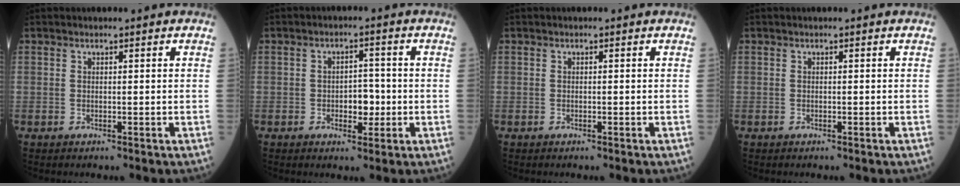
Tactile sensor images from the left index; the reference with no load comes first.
{"total": 3.6, "force": [-1.0, 2.0, 2.8], "torque": [-0.034, 0.003, -0.014]}
{"total": 0.0}
{"total": 0.0}